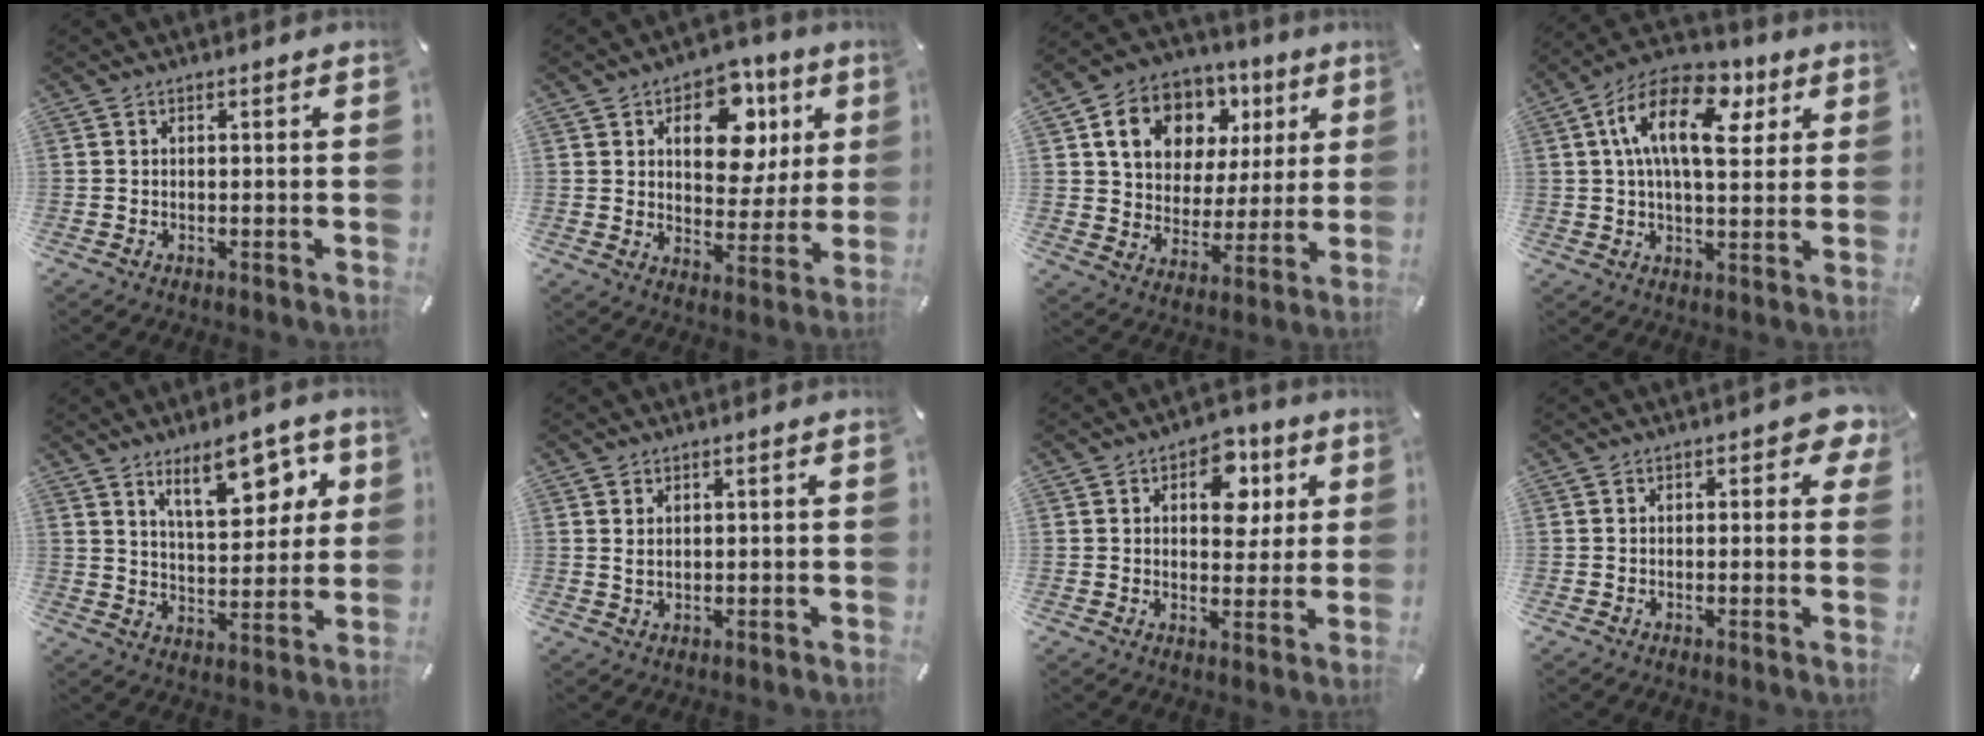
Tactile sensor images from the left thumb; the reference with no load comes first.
{"total": 14.0, "force": [5.9, 9.1, 8.8], "torque": [-0.115, -0.020, 0.098]}
{"total": 13.6, "force": [6.0, 10.9, 5.6], "torque": [-0.099, -0.018, 0.114]}
{"total": 17.2, "force": [6.1, 9.1, 13.2], "torque": [-0.241, -0.009, 0.099]}
{"total": 13.5, "force": [7.7, 6.4, 9.0], "torque": [-0.114, -0.034, 0.128]}
{"total": 1.6, "force": [0.9, 0.9, 1.0], "torque": [-0.021, 0.002, 0.015]}
{"total": 10.3, "force": [3.7, 7.2, 6.3], "torque": [-0.067, -0.005, 0.056]}
{"total": 3.4, "force": [1.2, 1.9, 2.6], "torque": [-0.028, 0.001, 0.015]}